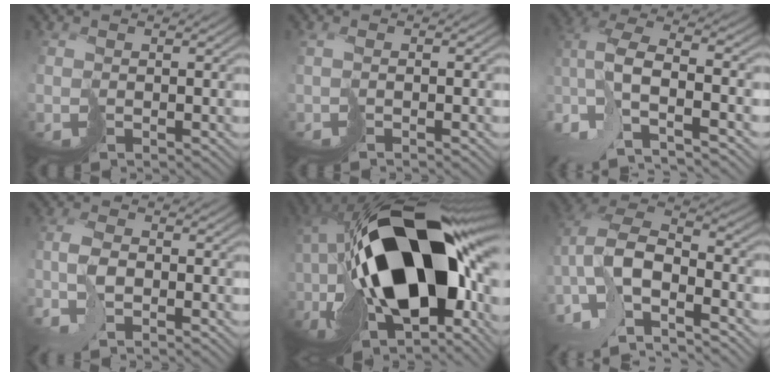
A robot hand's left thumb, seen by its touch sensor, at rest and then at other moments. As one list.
[{"total": 1.1, "force": [-0.7, -0.3, 0.8], "torque": [-0.019, 0.002, -0.014]}, {"total": 11.4, "force": [-5.6, 3.8, 9.1], "torque": [-0.216, -0.001, -0.100]}, {"total": 3.8, "force": [-2.1, 1.2, 2.9], "torque": [-0.058, 0.006, -0.054]}, {"total": 22.3, "force": [0.6, 12.5, 18.4], "torque": [-0.397, -0.037, 0.030]}, {"total": 12.2, "force": [-6.5, 5.2, 8.9], "torque": [-0.199, -0.007, -0.129]}]